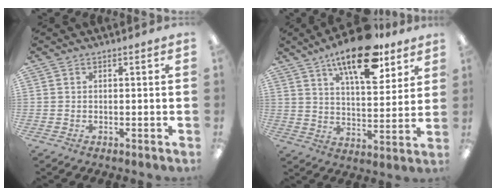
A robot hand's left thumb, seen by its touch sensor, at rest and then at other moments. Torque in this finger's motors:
{"motor_torque": [0.31, 0.36, 1.66, -1.11, 0.09]}